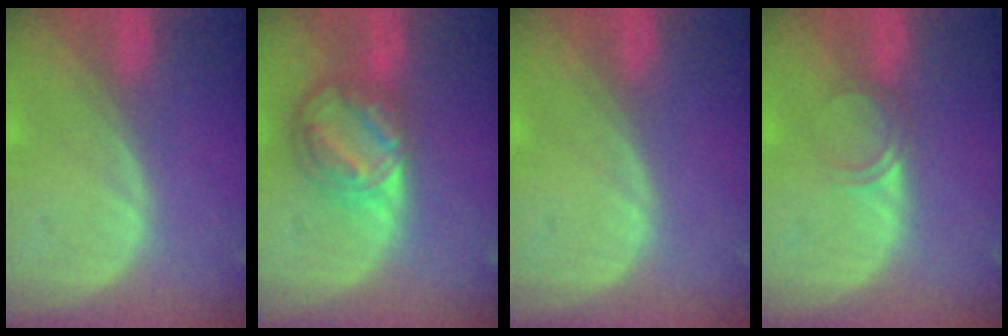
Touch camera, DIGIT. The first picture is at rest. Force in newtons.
{"total": 8.5, "press": 7.1, "slide": 4.7}
{"total": 0.0}
{"total": 2.1, "press": 1.8, "slide": 1.1}